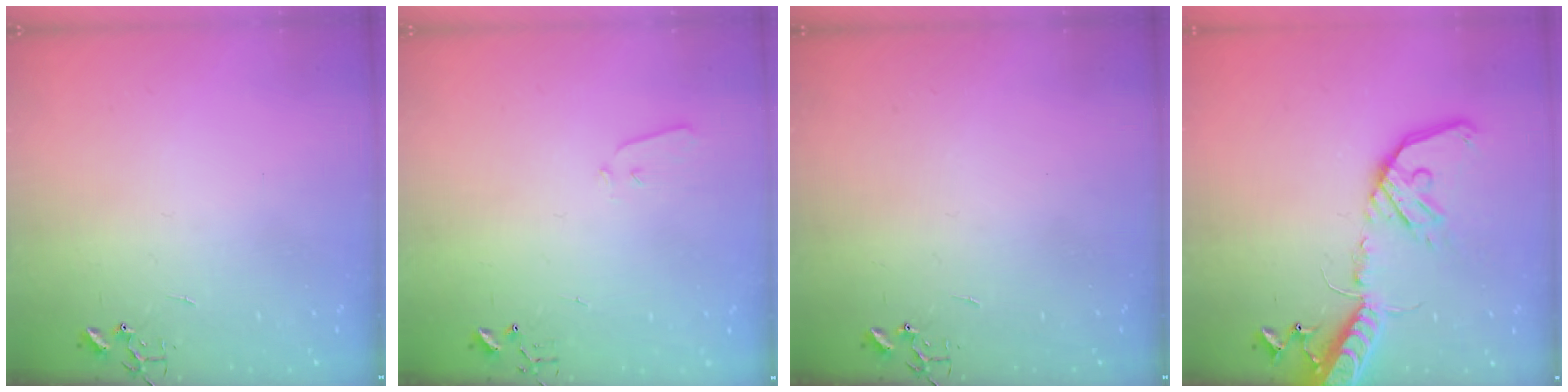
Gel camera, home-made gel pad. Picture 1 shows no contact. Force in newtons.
{"total": 3.6, "press": 3.5, "slide": 0.6}
{"total": 0.0}
{"total": 17.9, "press": 17.6, "slide": 3.7}